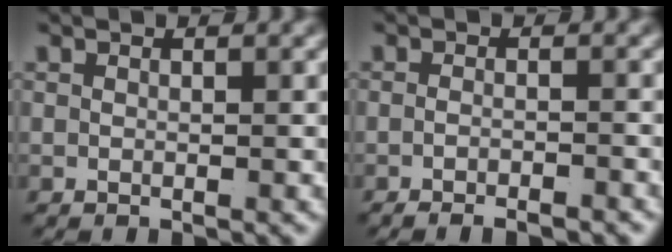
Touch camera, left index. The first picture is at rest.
{"total": 2.8, "force": [-2.6, 0.2, 1.1], "torque": [-0.018, -0.008, -0.040]}